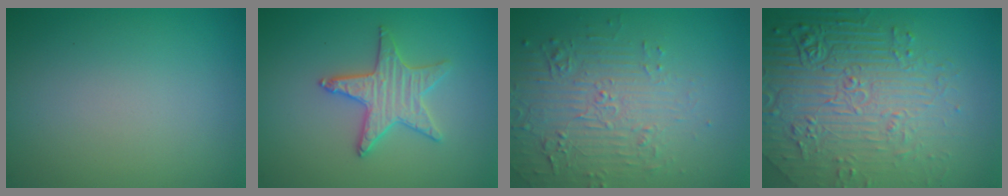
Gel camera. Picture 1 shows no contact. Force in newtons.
{"total": 3.1, "press": 3.1, "slide": 0.4}
{"total": 4.9, "press": 3.6, "slide": 3.4}
{"total": 9.0, "press": 6.2, "slide": 6.5}